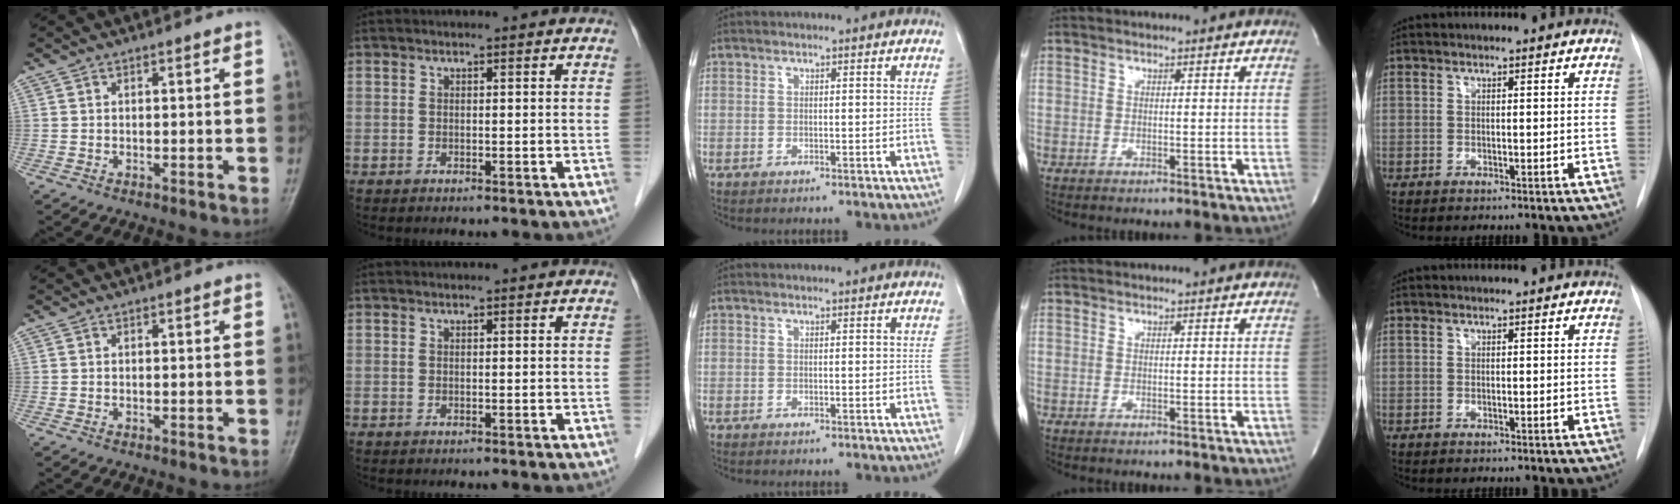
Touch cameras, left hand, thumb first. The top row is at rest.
{}